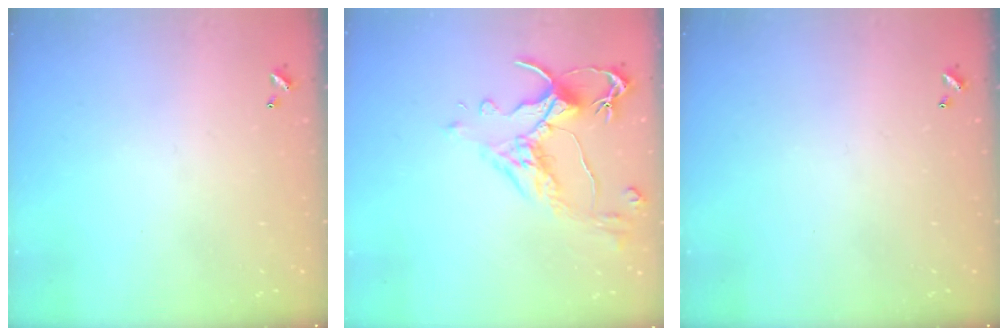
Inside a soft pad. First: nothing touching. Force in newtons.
{"total": 3.1, "press": 2.7, "slide": 1.4}
{"total": 0.0}